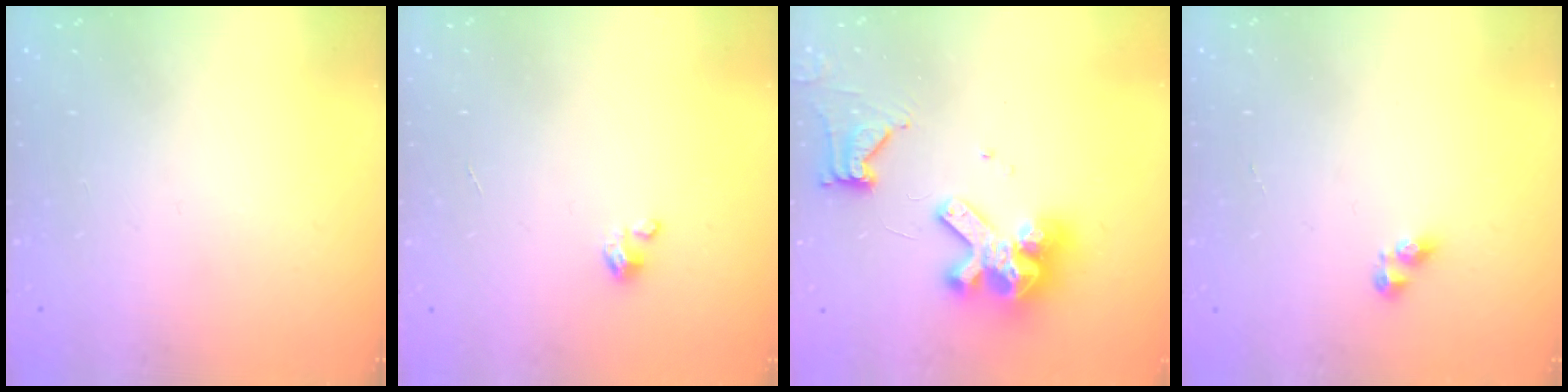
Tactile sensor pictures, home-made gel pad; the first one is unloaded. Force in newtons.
{"total": 2.0, "press": 1.9, "slide": 0.3}
{"total": 14.7, "press": 14.5, "slide": 1.8}
{"total": 3.9, "press": 3.8, "slide": 0.4}